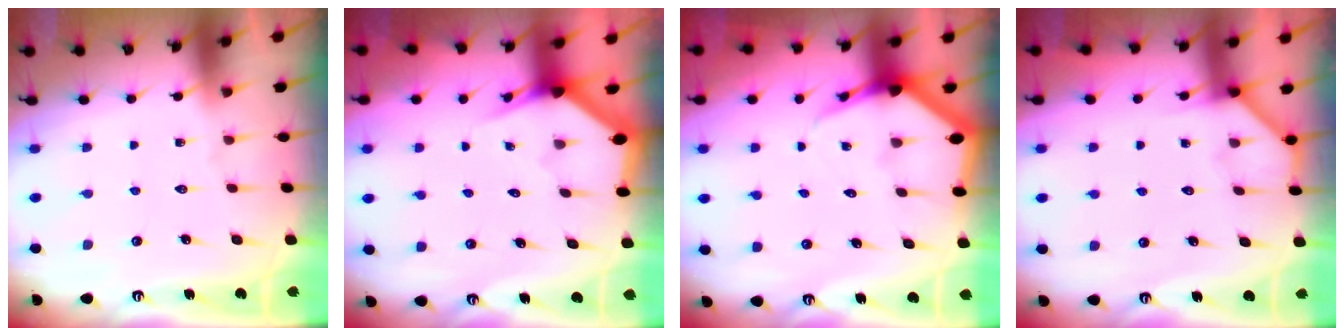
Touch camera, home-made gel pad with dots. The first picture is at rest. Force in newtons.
{"total": 2.7, "press": 2.7, "slide": 0.1}
{"total": 4.6, "press": 4.6, "slide": 0.5}
{"total": 2.9, "press": 2.9, "slide": 0.5}